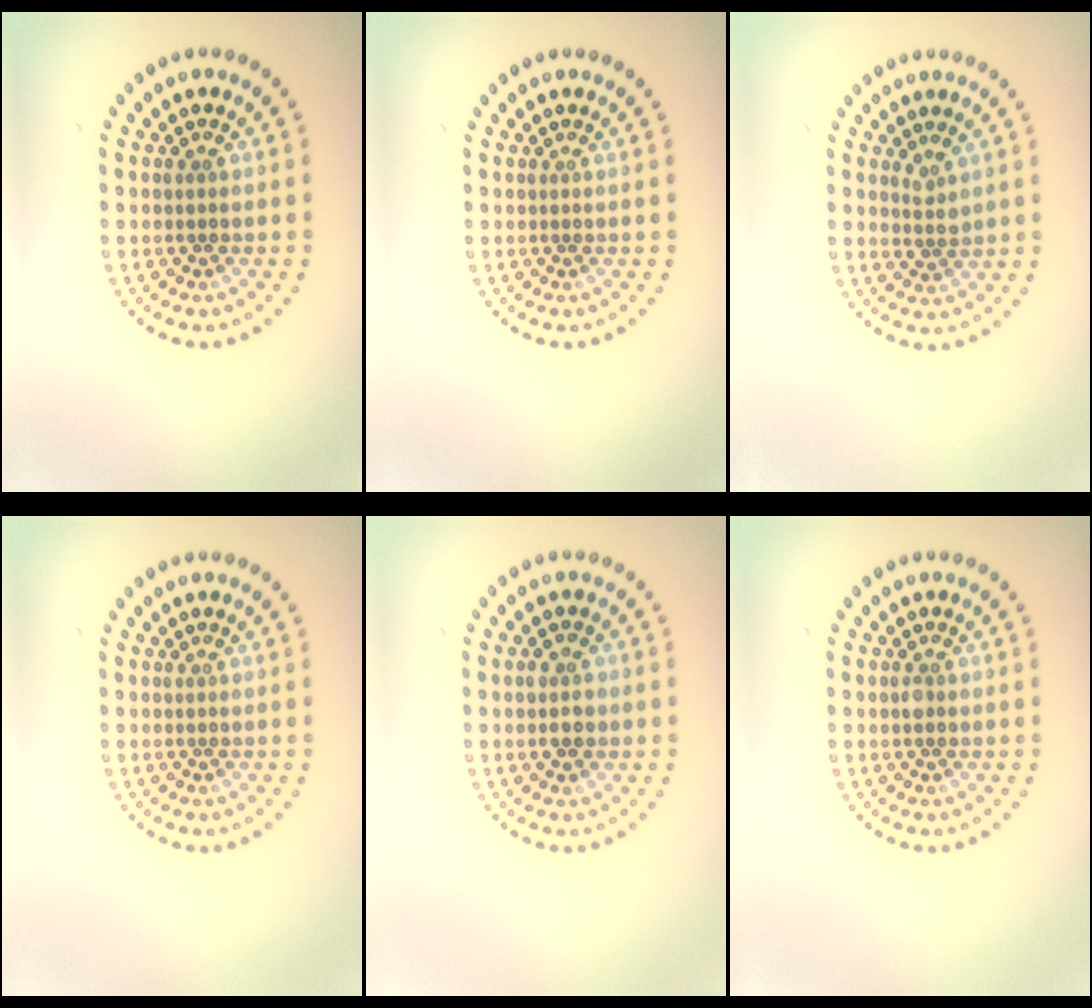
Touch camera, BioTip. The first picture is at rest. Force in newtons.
{"total": 0.0}
{"total": 1.3, "press": 1.1, "slide": 0.8}
{"total": 0.0}
{"total": 1.9, "press": 1.9, "slide": 0.2}
{"total": 1.0, "press": 1.0, "slide": 0.0}